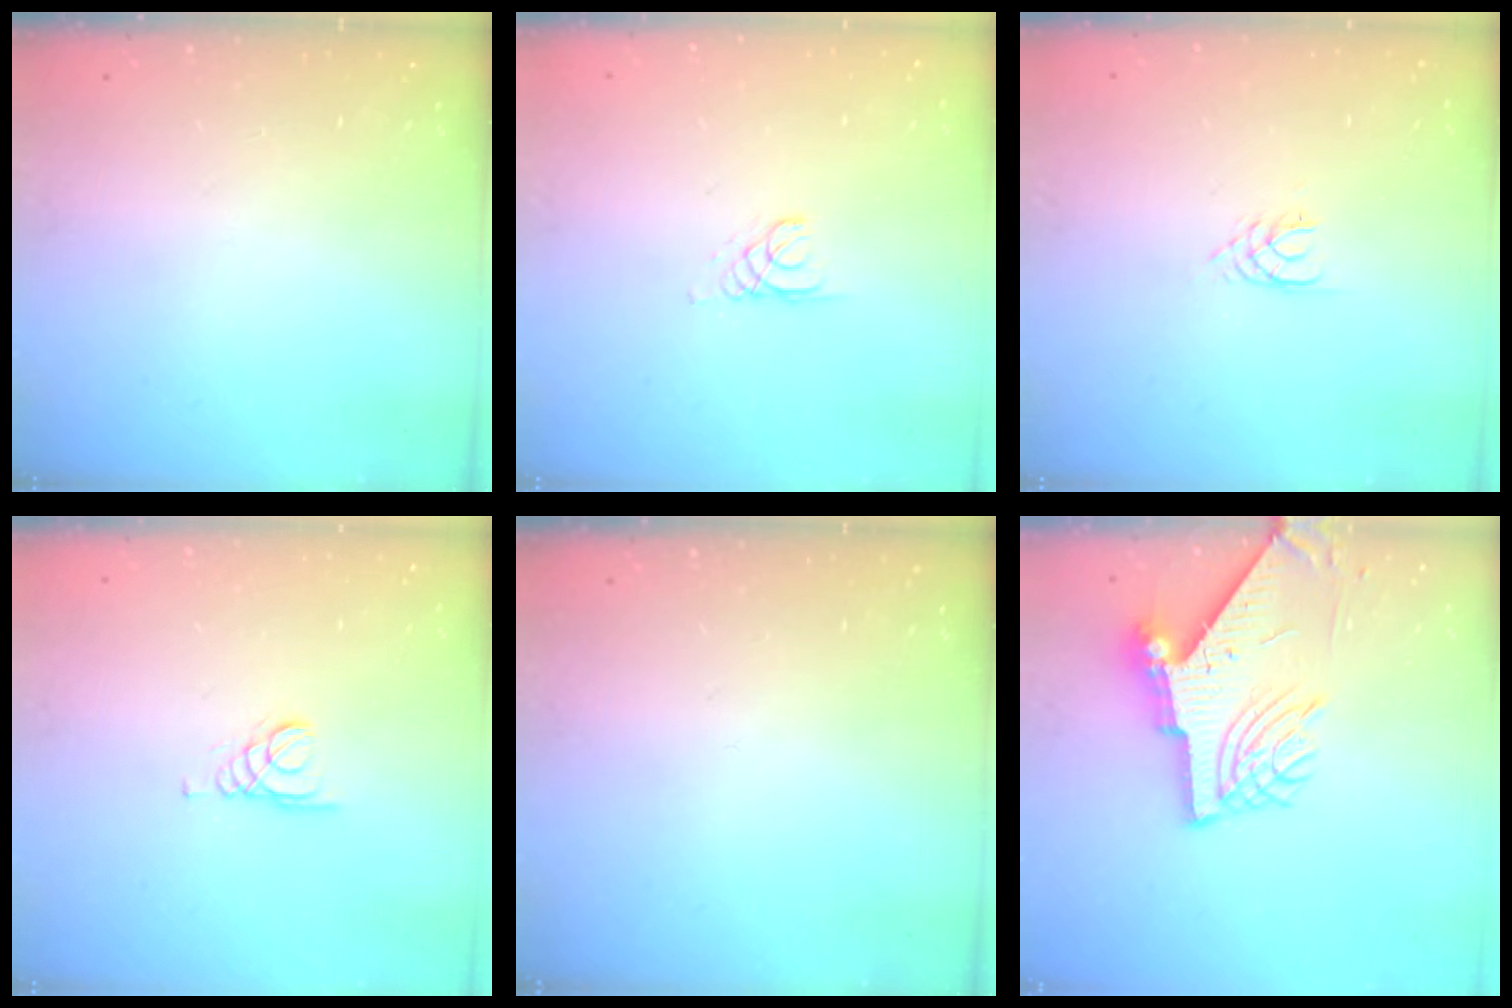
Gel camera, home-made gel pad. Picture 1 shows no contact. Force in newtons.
{"total": 1.1, "press": 1.1, "slide": 0.1}
{"total": 1.7, "press": 1.7, "slide": 0.2}
{"total": 1.6, "press": 1.6, "slide": 0.0}
{"total": 0.0}
{"total": 9.7, "press": 9.7, "slide": 1.0}